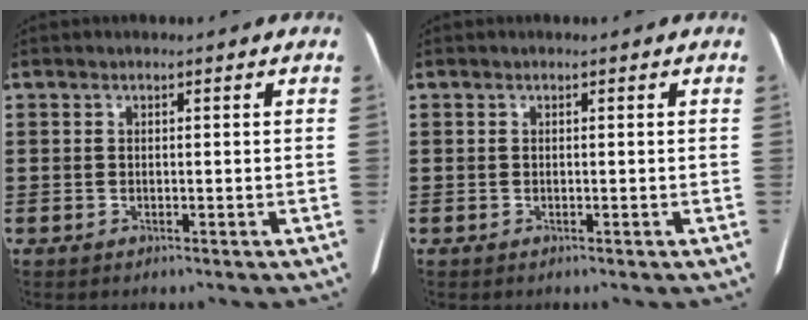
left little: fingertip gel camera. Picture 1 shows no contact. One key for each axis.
{"total": 0.0}